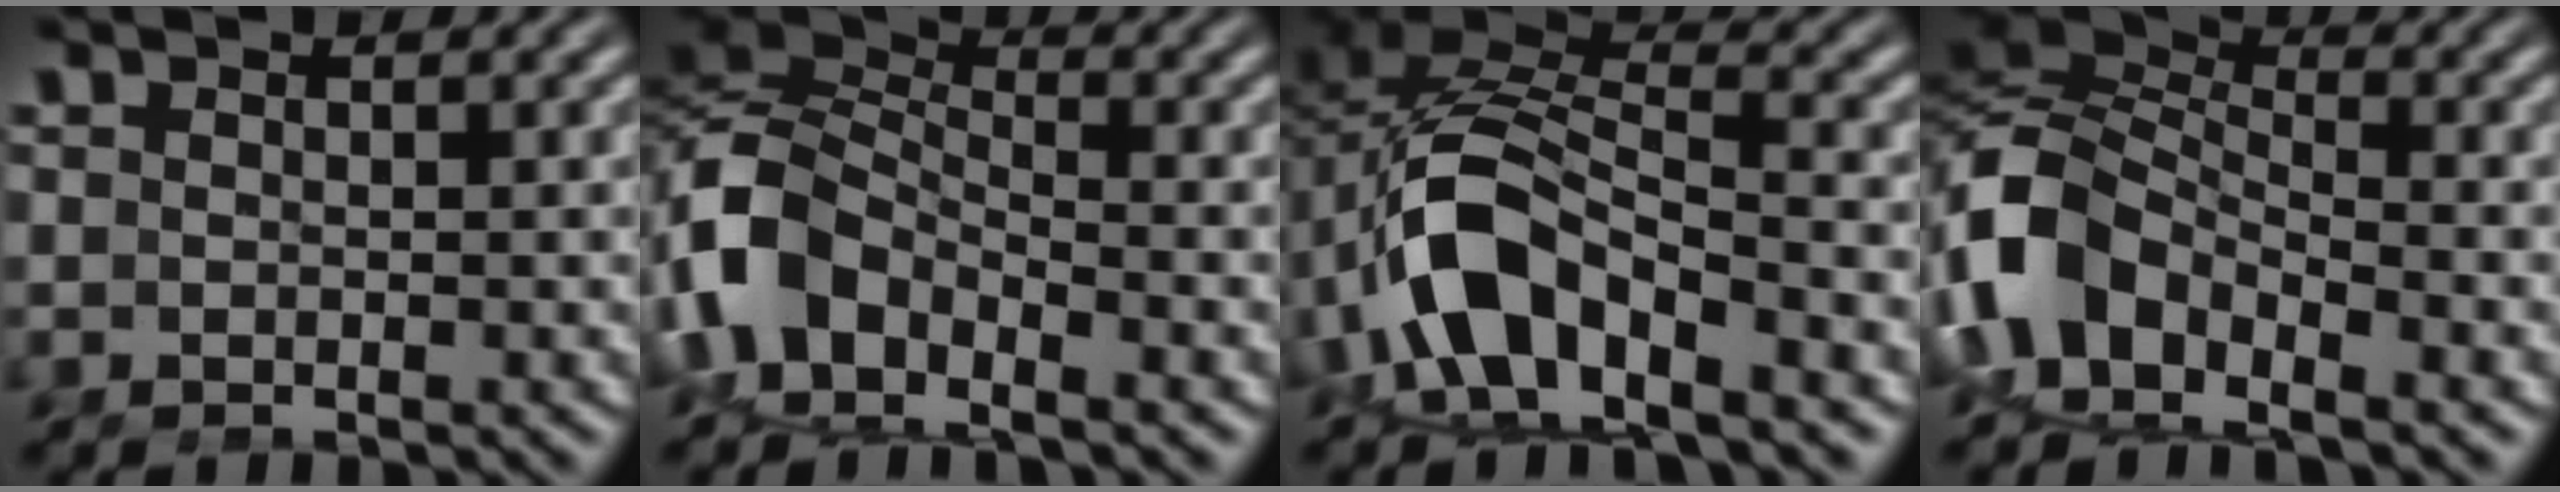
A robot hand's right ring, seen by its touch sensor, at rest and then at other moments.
{"total": 7.7, "force": [-1.6, 5.8, 4.8], "torque": [-0.138, -0.013, -0.032]}
{"total": 9.7, "force": [-1.8, 6.8, 6.7], "torque": [-0.164, -0.018, -0.038]}
{"total": 9.0, "force": [-1.7, 6.9, 5.6], "torque": [-0.160, -0.023, -0.033]}